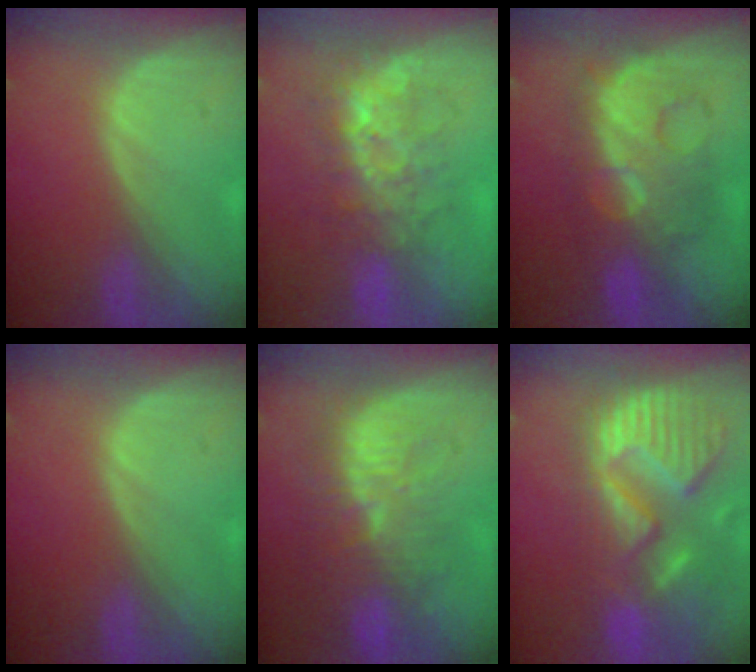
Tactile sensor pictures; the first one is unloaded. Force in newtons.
{"total": 7.9, "press": 7.5, "slide": 2.7}
{"total": 9.4, "press": 9.3, "slide": 0.5}
{"total": 0.0}
{"total": 10.7, "press": 9.6, "slide": 4.8}
{"total": 14.1, "press": 11.7, "slide": 7.7}